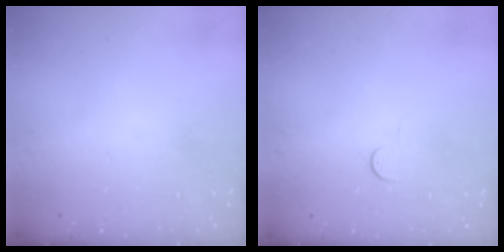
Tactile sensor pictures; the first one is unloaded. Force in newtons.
{"total": 5.6, "press": 5.5, "slide": 0.6}